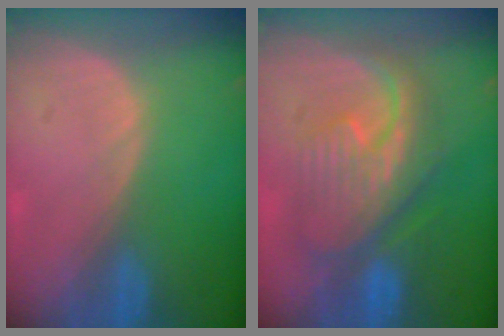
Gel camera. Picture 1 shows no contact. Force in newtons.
{"total": 9.7, "press": 9.7, "slide": 0.8}